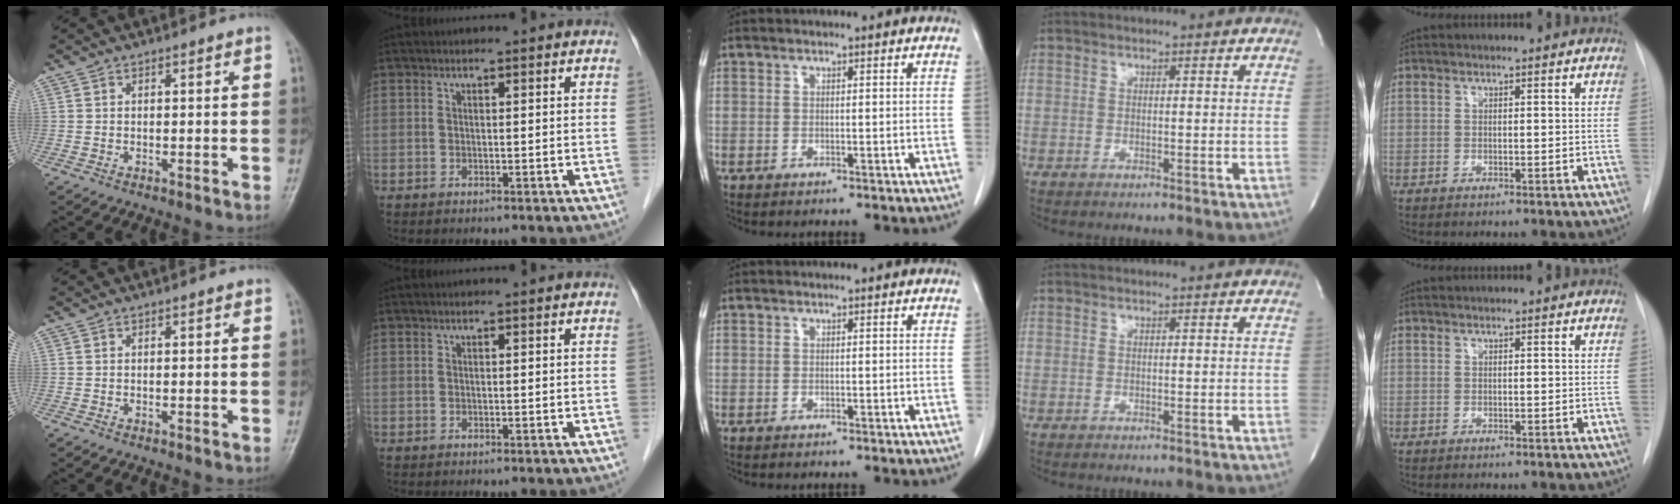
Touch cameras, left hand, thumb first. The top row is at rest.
{}